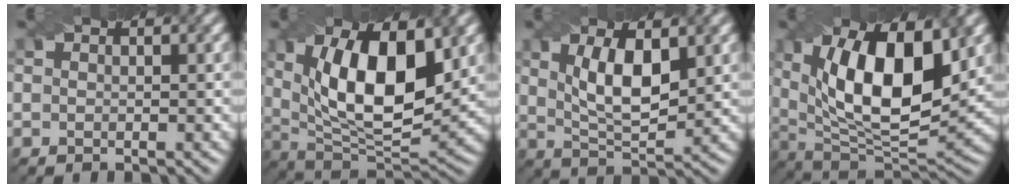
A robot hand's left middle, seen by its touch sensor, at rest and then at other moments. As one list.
[{"total": 12.2, "force": [2.8, 5.2, 10.7], "torque": [-0.167, -0.004, 0.044]}, {"total": 5.8, "force": [1.4, 2.4, 5.2], "torque": [-0.101, -0.004, 0.032]}, {"total": 13.2, "force": [3.4, 5.7, 11.5], "torque": [-0.179, -0.003, 0.053]}]